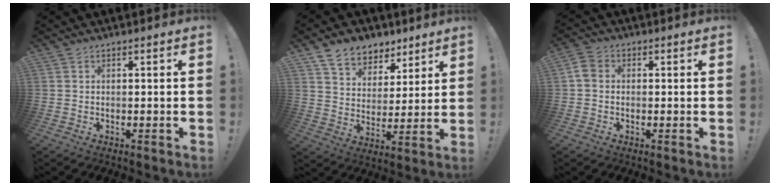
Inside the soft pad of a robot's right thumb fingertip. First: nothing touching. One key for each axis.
{"total": 9.6, "fx": 7.3, "fy": 6.0, "fz": 2.0, "tx": -0.035, "ty": -0.059, "tz": 0.141}
{"total": 3.7, "fx": 0.0, "fy": 2.9, "fz": 2.3, "tx": -0.046, "ty": 0.009, "tz": 0.000}